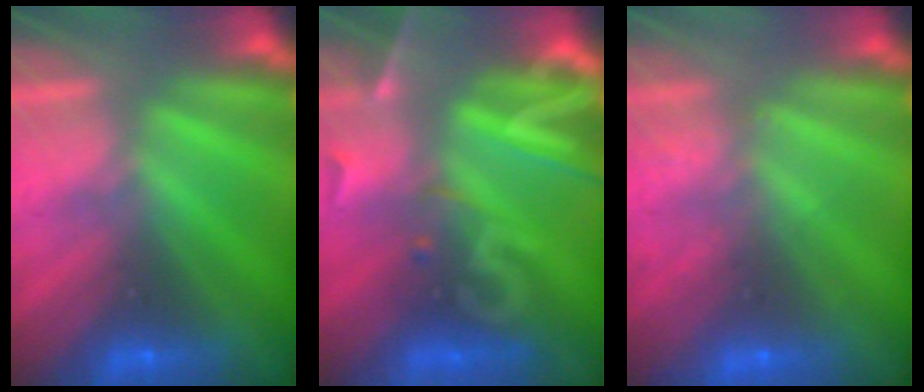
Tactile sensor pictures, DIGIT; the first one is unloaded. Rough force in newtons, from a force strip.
{"total": 7.5}
{"total": 2.1}